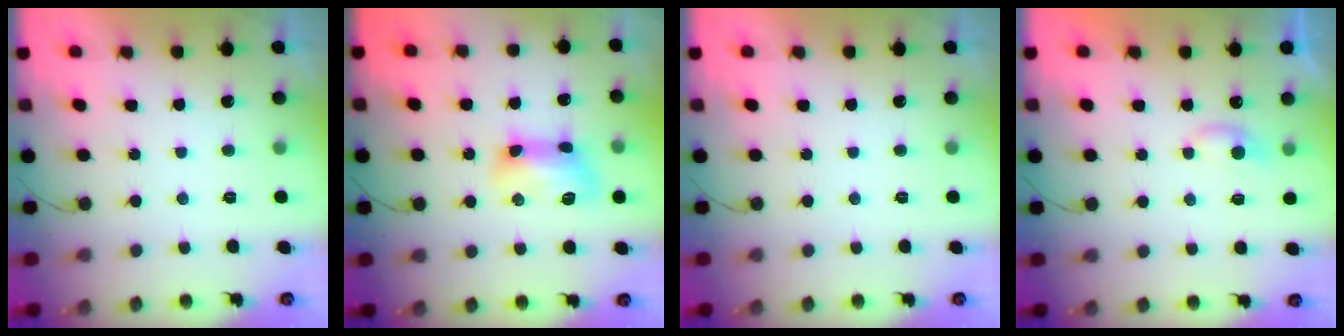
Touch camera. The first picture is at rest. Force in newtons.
{"total": 10.2, "press": 10.1, "slide": 1.2}
{"total": 0.0}
{"total": 3.9, "press": 3.8, "slide": 0.5}